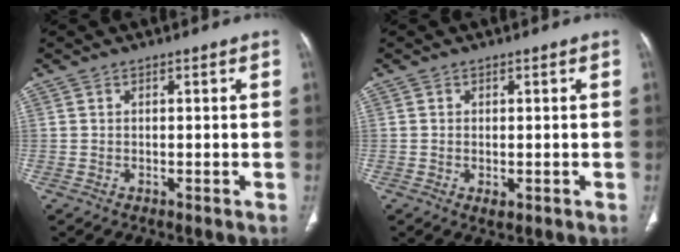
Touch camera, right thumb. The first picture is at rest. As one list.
[{"total": 1.3, "force": [-0.4, 0.8, 1.0], "torque": [-0.018, -0.004, -0.003]}]